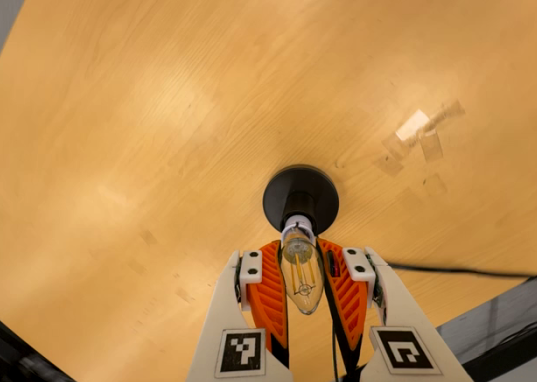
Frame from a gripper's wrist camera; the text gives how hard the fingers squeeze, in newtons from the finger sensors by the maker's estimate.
{"total": 19.8, "left": 18.4, "right": 21.2}